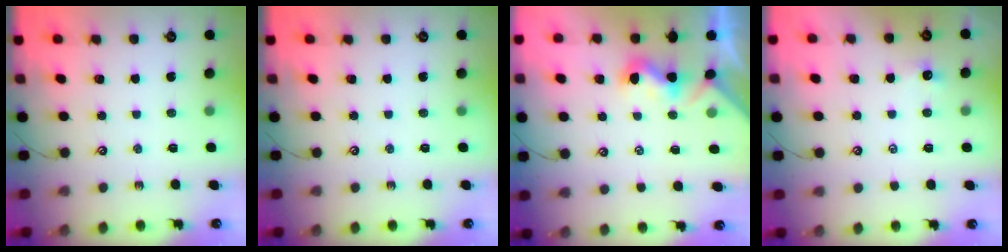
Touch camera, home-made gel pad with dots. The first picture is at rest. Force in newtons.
{"total": 0.0}
{"total": 1.2, "press": 1.0, "slide": 0.6}
{"total": 0.0}